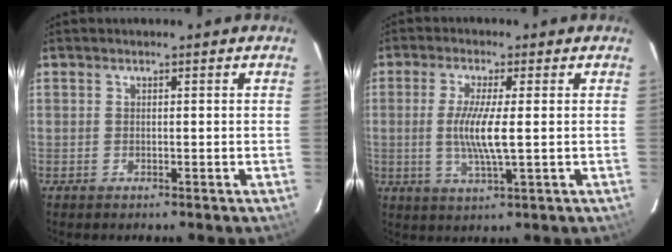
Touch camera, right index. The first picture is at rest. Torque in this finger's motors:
{"motor_torque": [0.82, -0.08, 0.67, 0.17]}